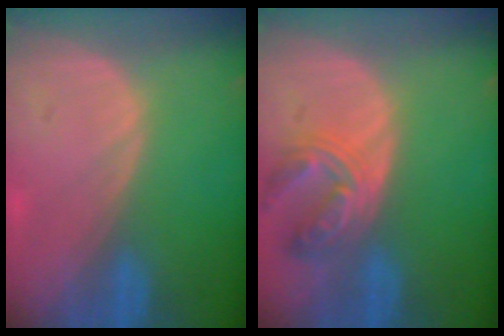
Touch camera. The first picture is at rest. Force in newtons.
{"total": 6.6, "press": 6.4, "slide": 1.7}